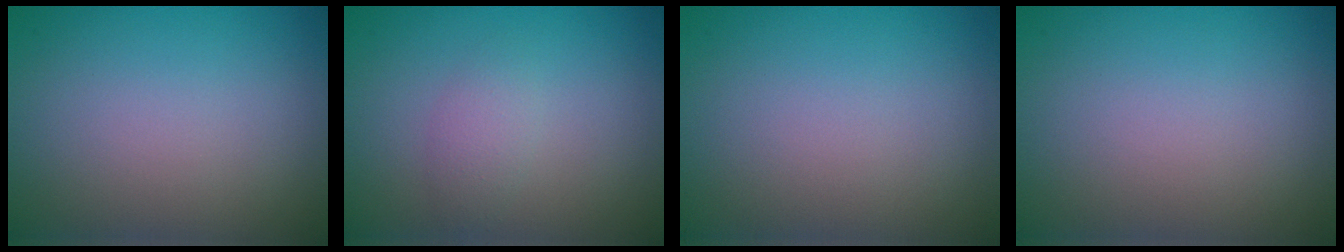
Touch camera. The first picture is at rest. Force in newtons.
{"total": 1.5, "press": 1.5, "slide": 0.1}
{"total": 0.0}
{"total": 0.0}